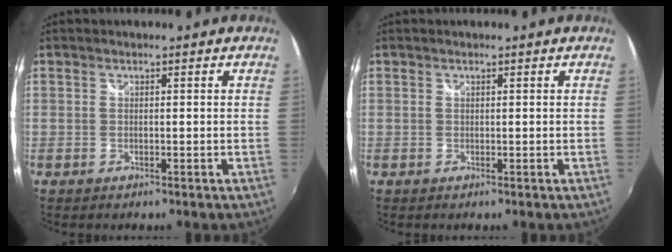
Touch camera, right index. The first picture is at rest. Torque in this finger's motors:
{"motor_torque": [-0.07, 0.16, 0.00, 0.00]}